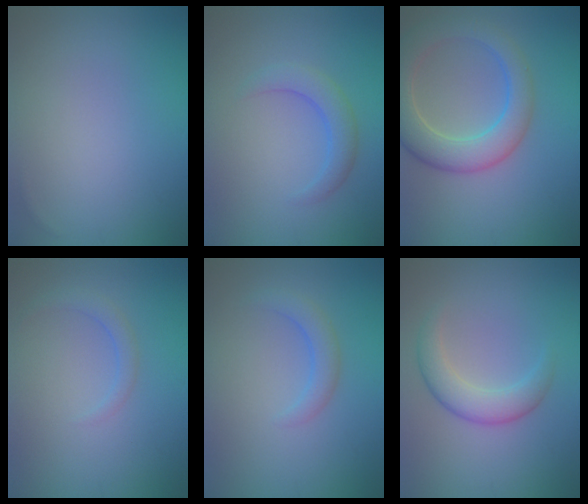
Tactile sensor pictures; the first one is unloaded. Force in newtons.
{"total": 2.4, "press": 2.4, "slide": 0.0}
{"total": 6.3, "press": 6.3, "slide": 0.5}
{"total": 1.3, "press": 1.3, "slide": 0.1}
{"total": 1.9, "press": 1.9, "slide": 0.3}
{"total": 3.2, "press": 3.2, "slide": 0.0}